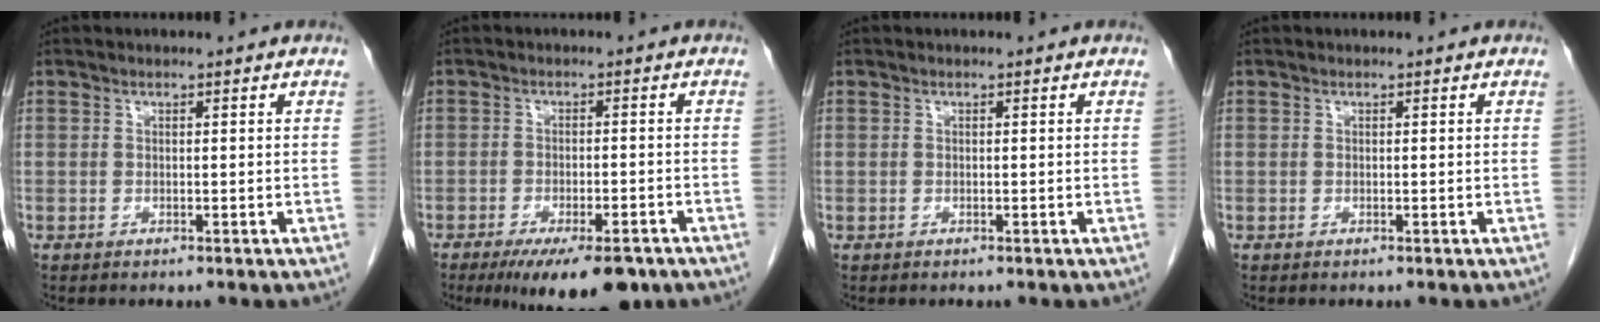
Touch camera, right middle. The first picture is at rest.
{"total": 10.8, "force": [-7.7, 3.0, 7.0], "torque": [-0.097, -0.013, -0.113]}
{"total": 0.0}
{"total": 0.0}